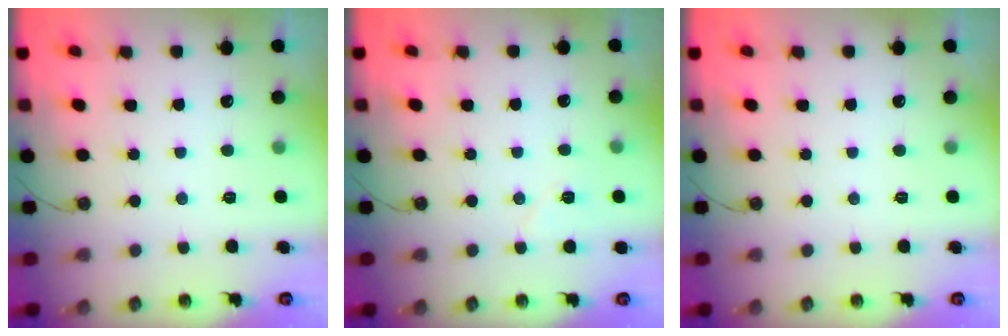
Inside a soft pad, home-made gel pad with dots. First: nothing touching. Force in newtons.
{"total": 4.6, "press": 4.3, "slide": 1.6}
{"total": 0.0}